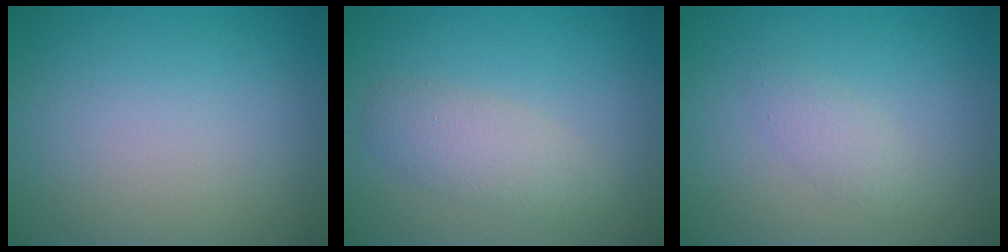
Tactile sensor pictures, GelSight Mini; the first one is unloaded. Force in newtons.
{"total": 2.8, "press": 2.7, "slide": 0.3}
{"total": 1.4, "press": 1.4, "slide": 0.1}